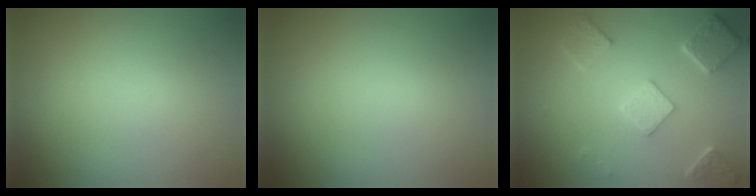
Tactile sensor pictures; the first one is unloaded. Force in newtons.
{"total": 0.0}
{"total": 4.9, "press": 3.8, "slide": 3.1}